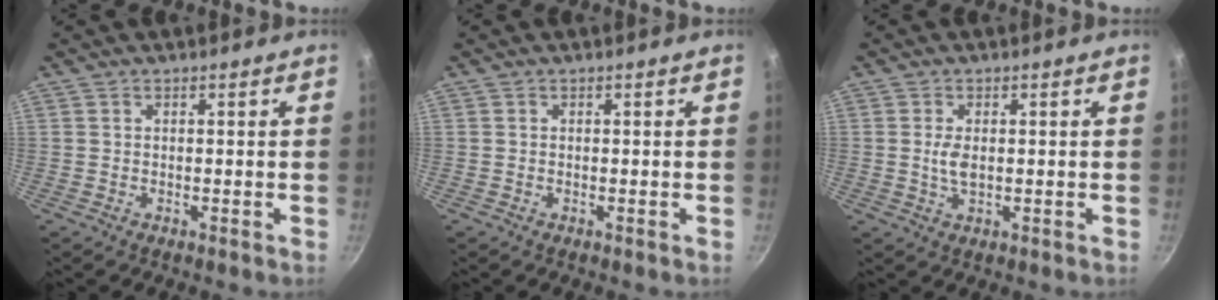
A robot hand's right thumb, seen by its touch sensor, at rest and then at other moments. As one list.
[{"total": 0.0}, {"total": 3.2, "force": [0.2, 1.7, 2.7], "torque": [-0.054, -0.004, 0.005]}]